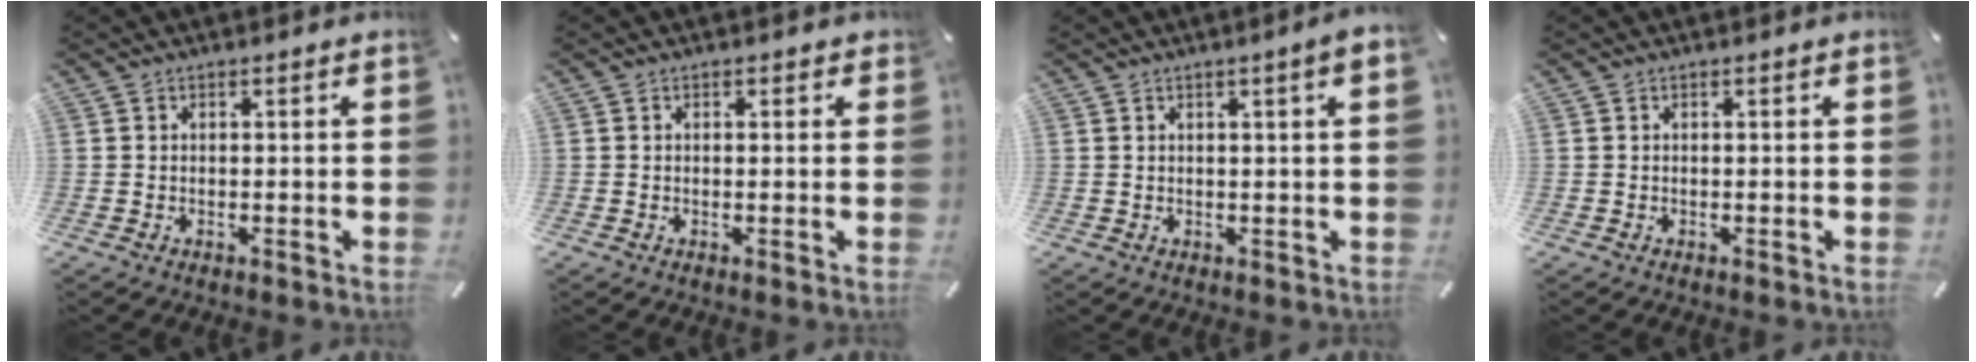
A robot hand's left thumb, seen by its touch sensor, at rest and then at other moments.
{"total": 0.5, "force": [0.2, 0.5, 0.3], "torque": [0.004, 0.001, 0.000]}
{"total": 3.6, "force": [1.1, 0.2, 3.4], "torque": [-0.063, -0.001, 0.019]}
{"total": 0.0}